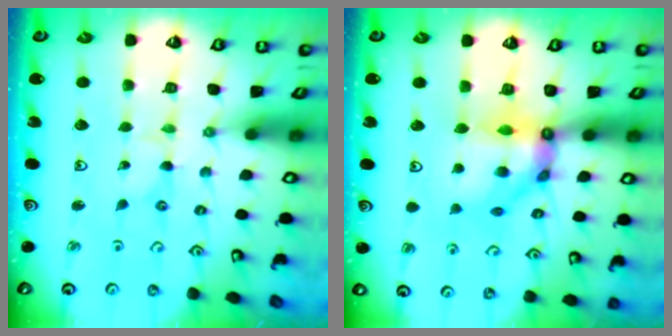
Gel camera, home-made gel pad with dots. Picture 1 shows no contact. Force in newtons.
{"total": 10.5, "press": 10.4, "slide": 1.2}